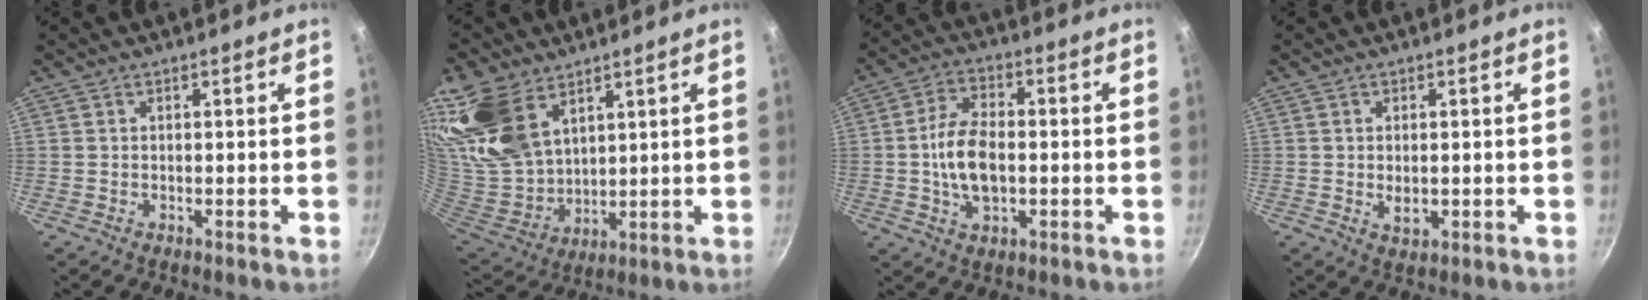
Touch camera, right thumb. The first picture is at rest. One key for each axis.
{"total": 17.8, "fx": 10.0, "fy": 10.8, "fz": 10.0, "tx": -0.202, "ty": -0.039, "tz": 0.218}
{"total": 10.2, "fx": -0.9, "fy": 5.8, "fz": 8.4, "tx": -0.153, "ty": 0.015, "tz": -0.020}
{"total": 2.9, "fx": -0.2, "fy": 1.7, "fz": 2.3, "tx": -0.040, "ty": -0.005, "tz": 0.001}